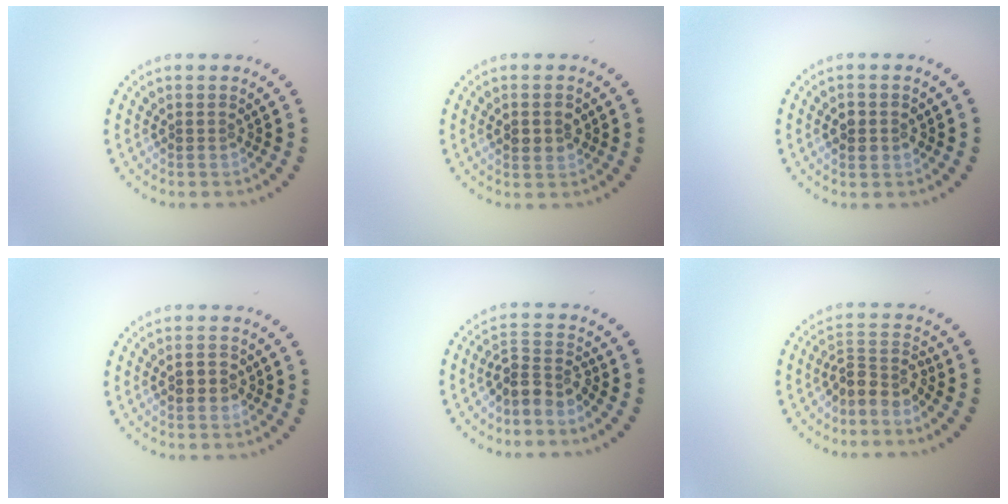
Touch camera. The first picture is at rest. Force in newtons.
{"total": 2.4, "press": 2.4, "slide": 0.1}
{"total": 1.8, "press": 1.8, "slide": 0.1}
{"total": 1.5, "press": 1.4, "slide": 0.3}
{"total": 2.8, "press": 2.1, "slide": 1.8}
{"total": 2.9, "press": 2.1, "slide": 2.0}